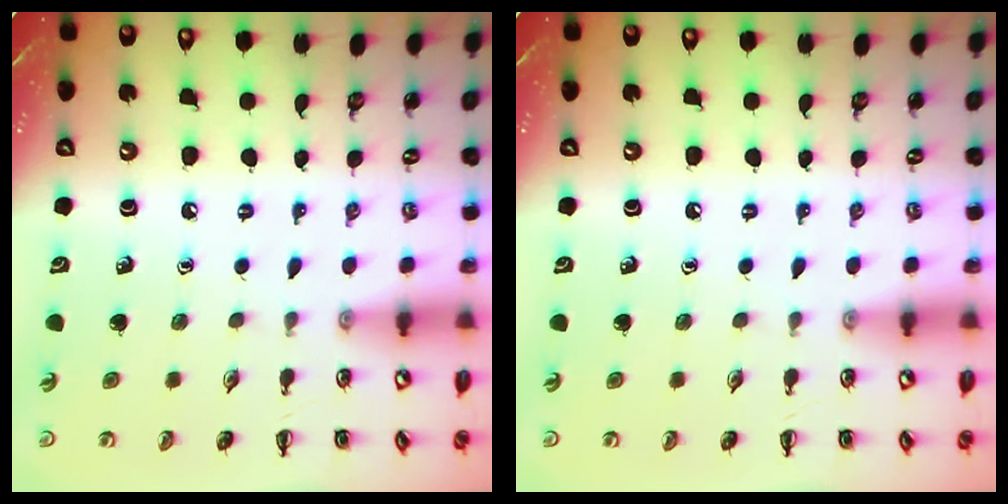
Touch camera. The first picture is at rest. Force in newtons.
{"total": 0.0}